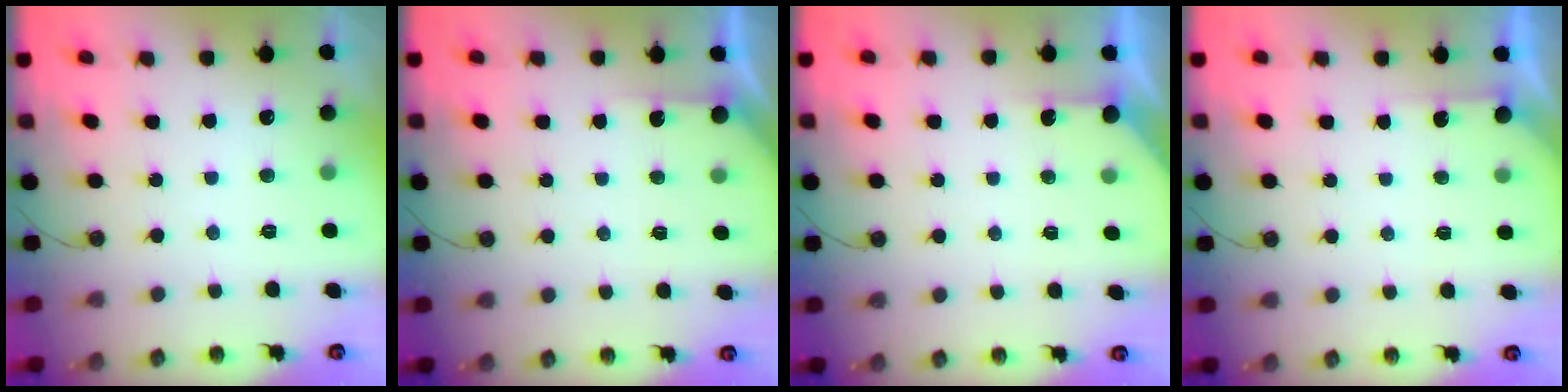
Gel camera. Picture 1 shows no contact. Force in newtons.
{"total": 2.7, "press": 2.7, "slide": 0.3}
{"total": 2.3, "press": 2.3, "slide": 0.2}
{"total": 2.8, "press": 2.8, "slide": 0.4}